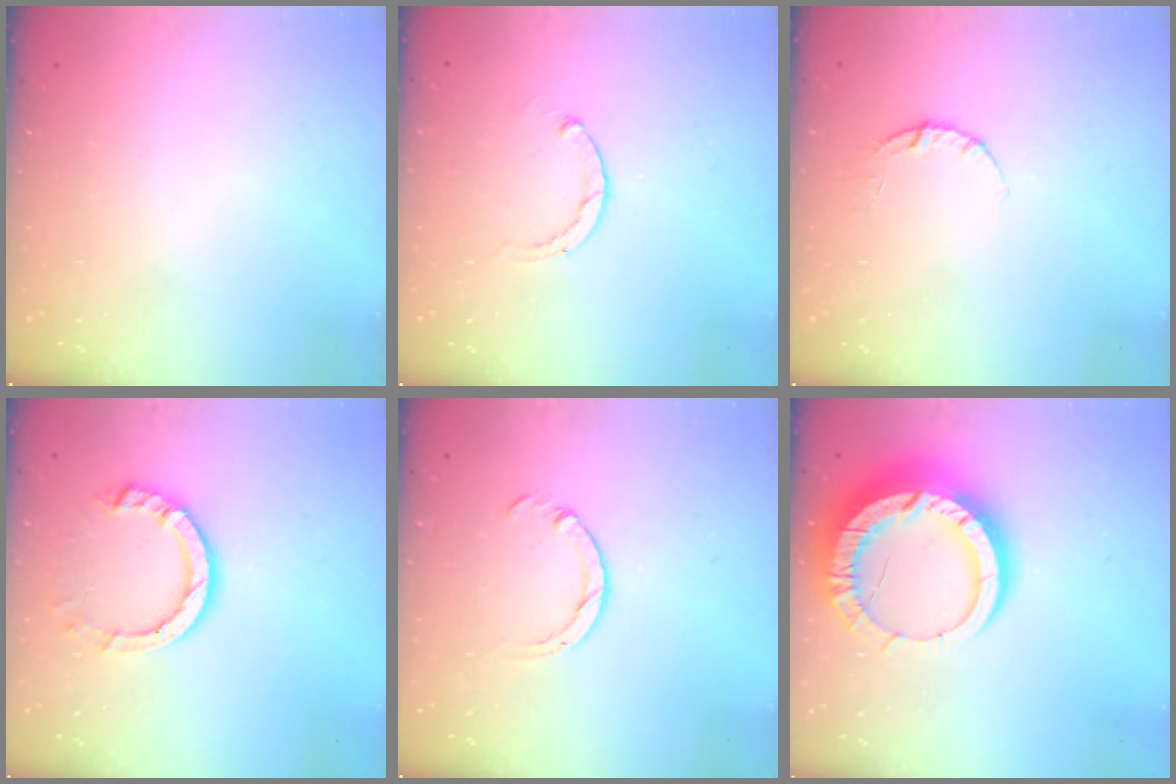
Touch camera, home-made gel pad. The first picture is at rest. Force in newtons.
{"total": 1.1, "press": 1.0, "slide": 0.3}
{"total": 3.8, "press": 3.8, "slide": 0.3}
{"total": 9.7, "press": 9.7, "slide": 1.1}
{"total": 4.6, "press": 4.6, "slide": 0.3}
{"total": 16.0, "press": 15.9, "slide": 1.7}